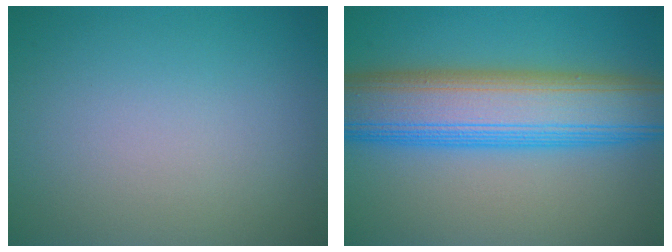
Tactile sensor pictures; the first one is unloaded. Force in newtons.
{"total": 11.3, "press": 11.3, "slide": 0.4}